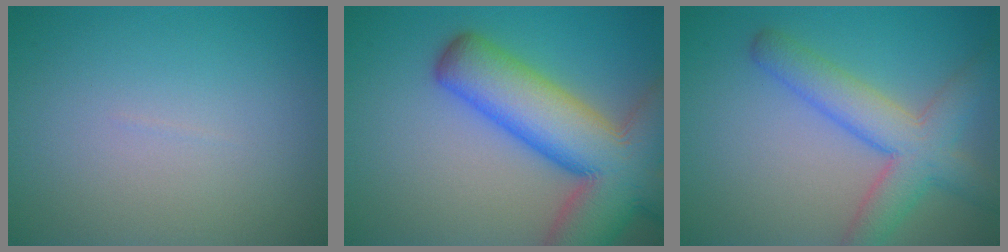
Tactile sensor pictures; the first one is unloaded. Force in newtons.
{"total": 13.4, "press": 13.3, "slide": 0.7}
{"total": 5.9, "press": 5.9, "slide": 0.3}